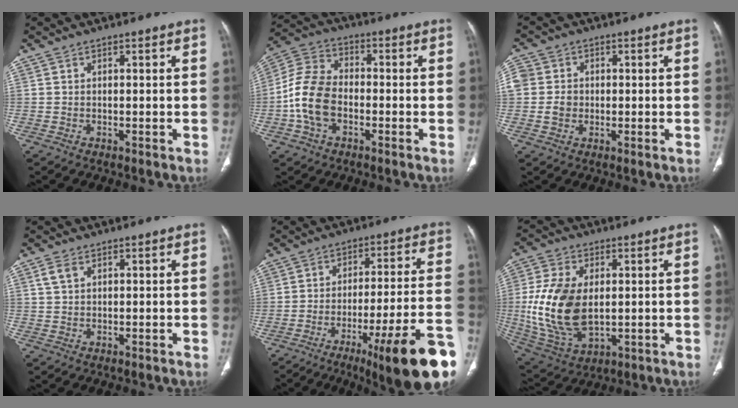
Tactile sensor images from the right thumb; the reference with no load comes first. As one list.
[{"total": 11.2, "force": [-2.8, 7.5, 7.9], "torque": [-0.153, 0.032, -0.061]}, {"total": 7.3, "force": [0.0, 6.5, 3.3], "torque": [-0.077, 0.015, 0.002]}, {"total": 2.4, "force": [1.2, 1.5, 1.5], "torque": [-0.033, 0.005, 0.029]}, {"total": 21.6, "force": [-11.3, 2.5, 18.2], "torque": [-0.197, 0.051, -0.162]}, {"total": 16.8, "force": [0.6, 10.2, 13.4], "torque": [-0.267, -0.008, 0.028]}]